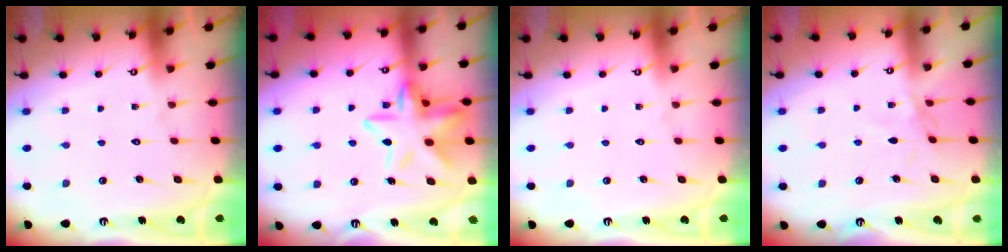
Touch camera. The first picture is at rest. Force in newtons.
{"total": 15.9, "press": 15.8, "slide": 1.6}
{"total": 0.0}
{"total": 2.0, "press": 1.9, "slide": 0.4}